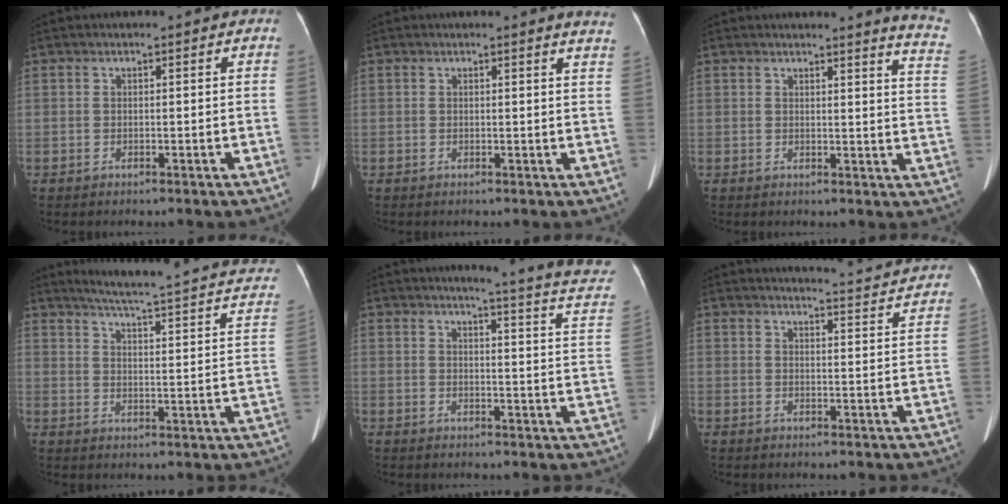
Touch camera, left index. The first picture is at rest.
{"total": 3.3, "force": [3.1, -0.3, 1.1], "torque": [-0.015, -0.015, 0.012]}
{"total": 8.3, "force": [8.0, -0.9, 1.9], "torque": [-0.014, -0.084, 0.059]}
{"total": 21.8, "force": [18.2, 2.2, 11.8], "torque": [-0.161, -0.033, 0.207]}
{"total": 14.3, "force": [12.3, -0.1, 7.2], "torque": [-0.086, -0.066, 0.112]}
{"total": 12.1, "force": [11.9, -0.4, 1.9], "torque": [-0.026, -0.040, 0.127]}